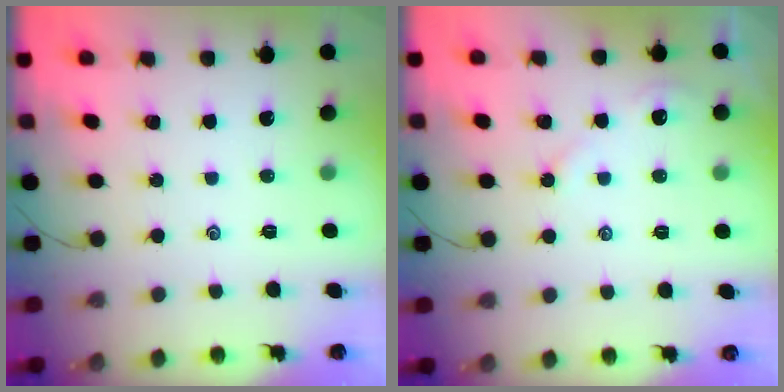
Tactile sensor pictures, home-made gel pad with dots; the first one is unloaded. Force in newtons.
{"total": 3.3, "press": 3.3, "slide": 0.4}